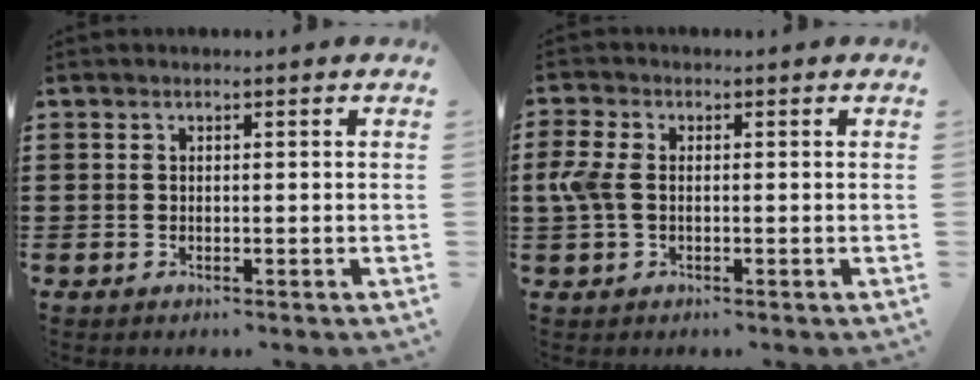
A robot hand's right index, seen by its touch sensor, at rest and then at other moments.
{"total": 4.4, "force": [-0.3, 2.7, 3.5], "torque": [-0.105, -0.006, -0.016]}